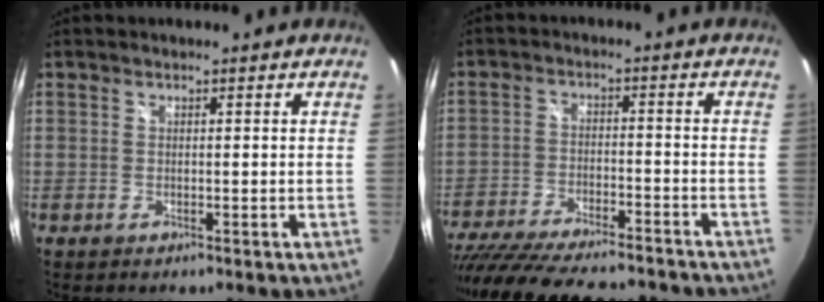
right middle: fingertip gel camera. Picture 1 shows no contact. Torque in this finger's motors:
{"motor_torque": [1.18, -0.96, 0.29, 0.21]}